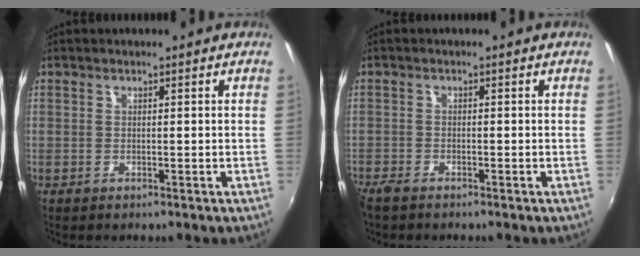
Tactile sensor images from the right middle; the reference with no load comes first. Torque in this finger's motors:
{"motor_torque": [0.03, -0.04, 0.17, 0.03]}